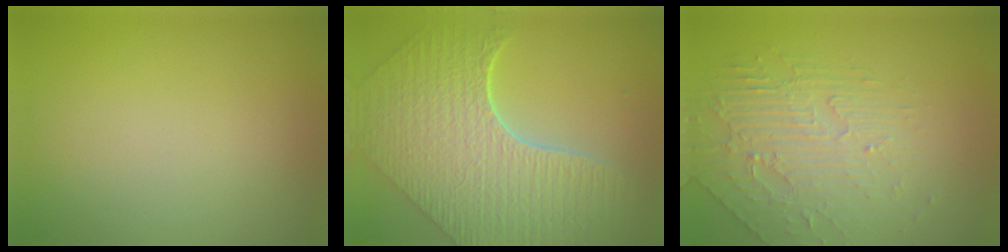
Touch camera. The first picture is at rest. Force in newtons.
{"total": 8.4, "press": 6.3, "slide": 5.6}
{"total": 2.8, "press": 2.3, "slide": 1.6}